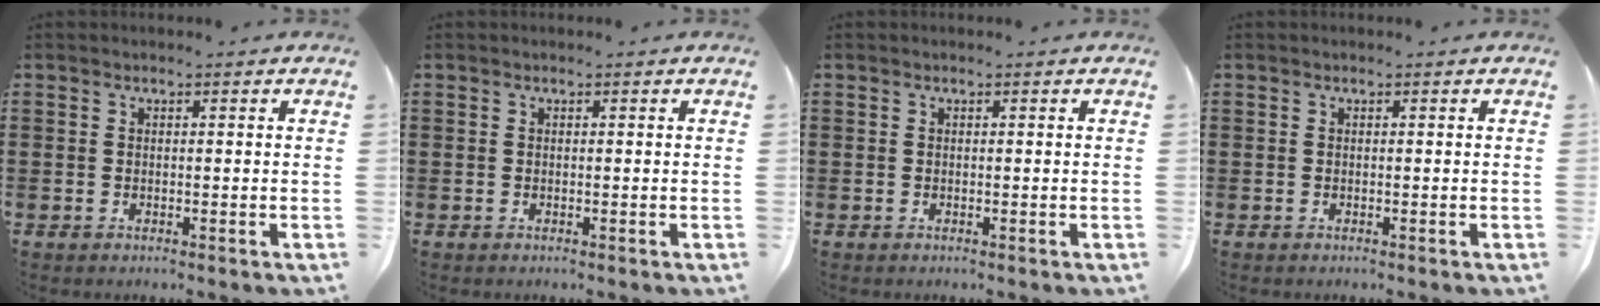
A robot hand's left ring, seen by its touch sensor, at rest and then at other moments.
{"total": 0.0}
{"total": 0.0}
{"total": 0.0}